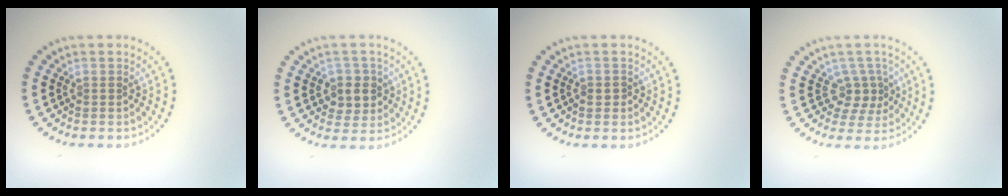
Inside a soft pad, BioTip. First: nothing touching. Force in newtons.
{"total": 2.8, "press": 2.6, "slide": 0.8}
{"total": 0.7, "press": 0.6, "slide": 0.4}
{"total": 2.3, "press": 1.7, "slide": 1.5}